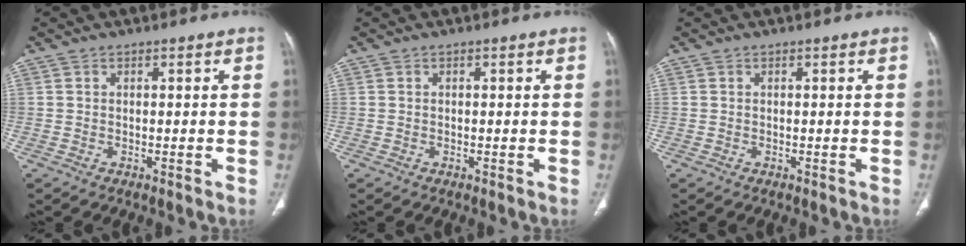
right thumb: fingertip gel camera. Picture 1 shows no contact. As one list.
[{"total": 0.0}, {"total": 0.0}]